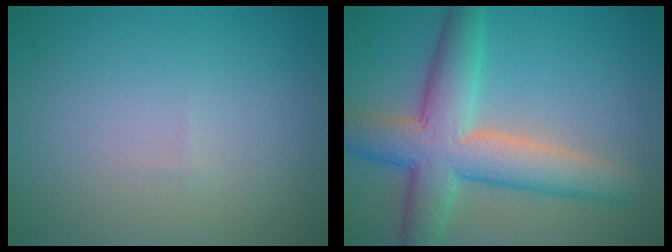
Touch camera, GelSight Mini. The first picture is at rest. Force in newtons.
{"total": 8.1, "press": 8.1, "slide": 0.6}